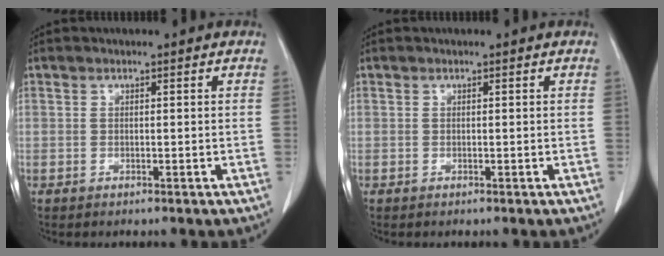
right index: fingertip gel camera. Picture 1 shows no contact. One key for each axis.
{"total": 0.0}